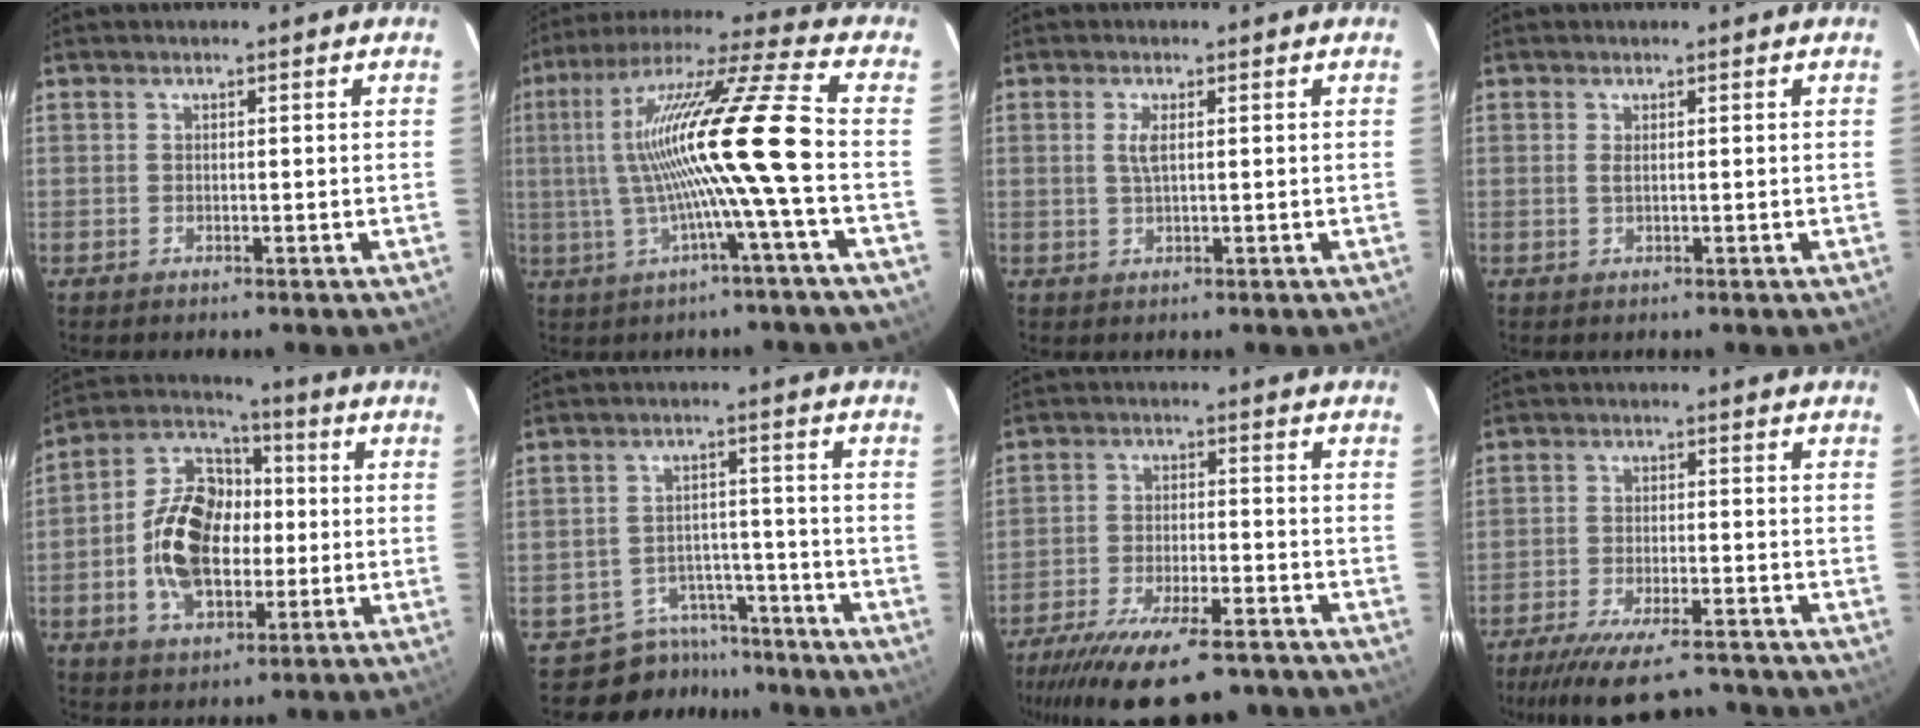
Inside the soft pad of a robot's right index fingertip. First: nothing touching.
{"total": 17.0, "force": [-1.6, -2.1, 16.8], "torque": [-0.308, 0.006, -0.027]}
{"total": 2.1, "force": [0.5, 0.5, 2.0], "torque": [-0.043, 0.000, 0.010]}
{"total": 0.7, "force": [0.2, 0.1, 0.7], "torque": [-0.015, 0.000, 0.004]}
{"total": 15.8, "force": [-1.7, 10.4, 11.9], "torque": [-0.235, 0.024, -0.027]}
{"total": 7.7, "force": [-6.5, 4.2, -0.5], "torque": [0.007, 0.037, -0.089]}
{"total": 19.9, "force": [-15.7, 5.8, 10.7], "torque": [-0.212, -0.037, -0.236]}
{"total": 13.9, "force": [-11.9, 3.0, 6.5], "torque": [-0.138, -0.023, -0.184]}